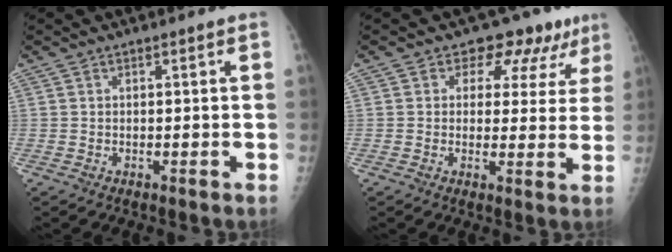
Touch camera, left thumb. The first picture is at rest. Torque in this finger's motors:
{"motor_torque": [0.06, 0.14, -0.15, -0.19, 0.01]}